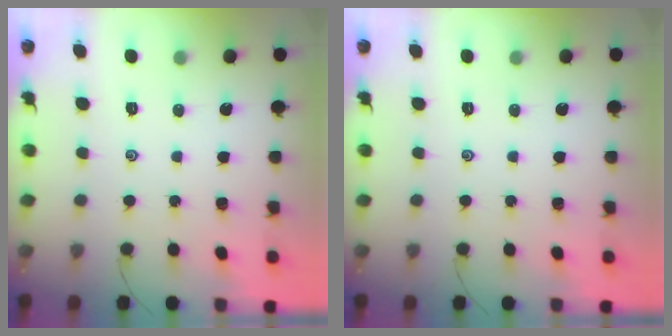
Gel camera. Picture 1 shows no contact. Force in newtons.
{"total": 0.0}